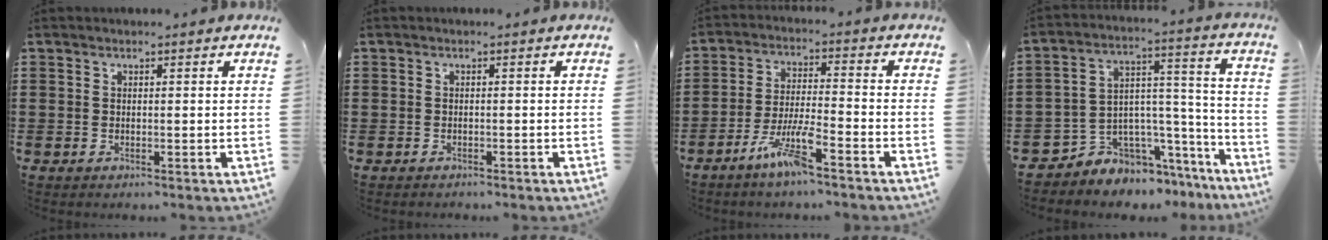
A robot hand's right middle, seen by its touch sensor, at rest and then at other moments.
{"total": 0.7, "force": [-0.6, 0.4, -0.1], "torque": [0.000, 0.002, -0.013]}
{"total": 7.4, "force": [-5.0, 0.8, 5.3], "torque": [-0.117, -0.006, -0.097]}
{"total": 5.2, "force": [-4.2, 3.1, -0.3], "torque": [-0.007, -0.005, -0.079]}